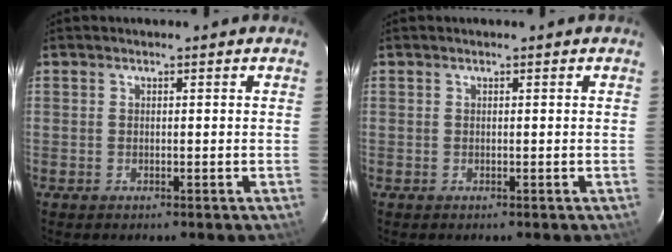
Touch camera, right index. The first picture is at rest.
{"total": 0.0}